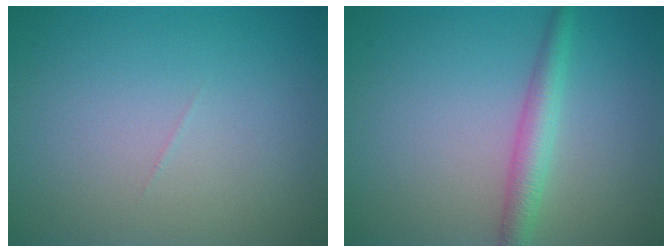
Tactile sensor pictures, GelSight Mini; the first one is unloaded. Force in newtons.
{"total": 2.7, "press": 2.7, "slide": 0.1}